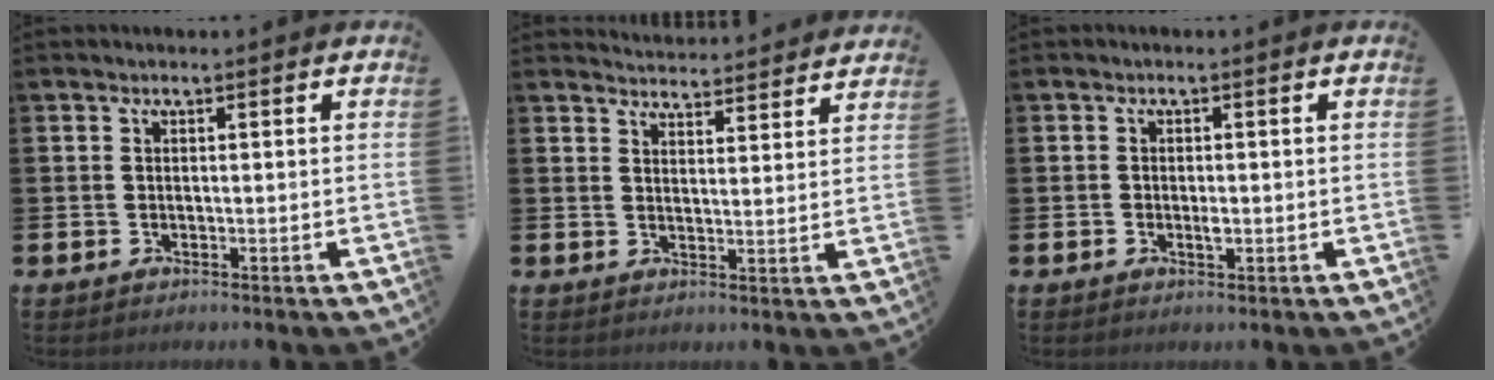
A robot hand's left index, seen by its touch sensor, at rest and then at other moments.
{"total": 4.3, "force": [4.3, 0.4, -0.2], "torque": [-0.007, -0.032, 0.078]}
{"total": 1.2, "force": [-0.2, 0.7, 1.0], "torque": [-0.004, -0.003, -0.008]}